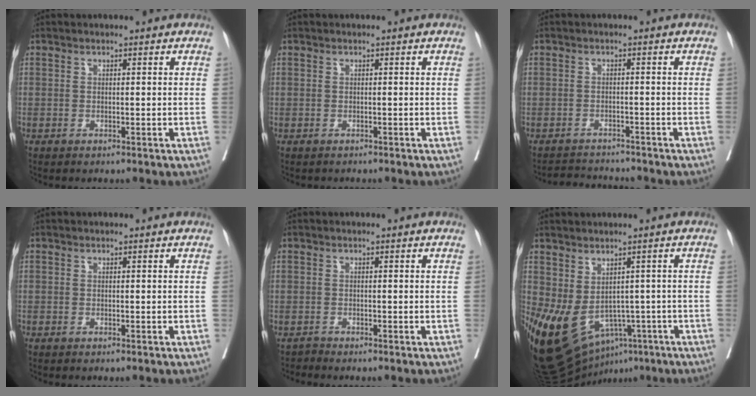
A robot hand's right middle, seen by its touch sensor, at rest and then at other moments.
{"total": 0.8, "force": [-0.7, 0.5, -0.1], "torque": [-0.008, 0.002, -0.013]}
{"total": 4.0, "force": [-4.0, 0.7, -0.3], "torque": [0.006, -0.004, -0.066]}
{"total": 0.0}
{"total": 0.8, "force": [-0.6, -0.3, -0.3], "torque": [0.002, -0.007, -0.012]}
{"total": 14.9, "force": [-6.5, 9.6, 9.4], "torque": [-0.188, -0.008, -0.086]}